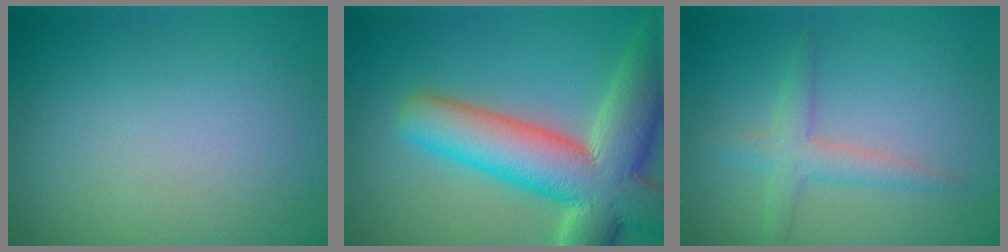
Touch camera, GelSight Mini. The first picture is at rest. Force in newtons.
{"total": 12.1, "press": 12.0, "slide": 1.2}
{"total": 2.4, "press": 2.4, "slide": 0.1}